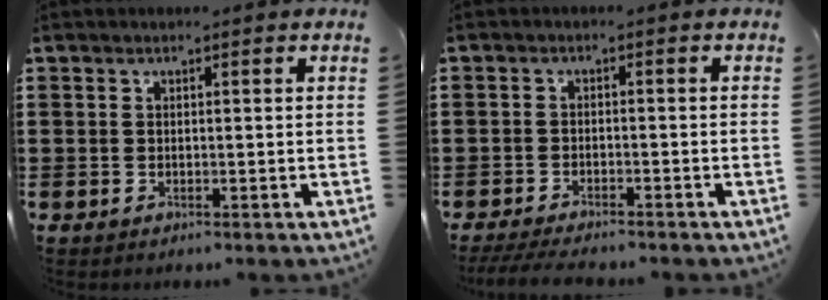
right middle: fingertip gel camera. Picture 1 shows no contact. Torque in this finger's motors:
{"motor_torque": [0.21, 0.11, 0.04, 0.04]}